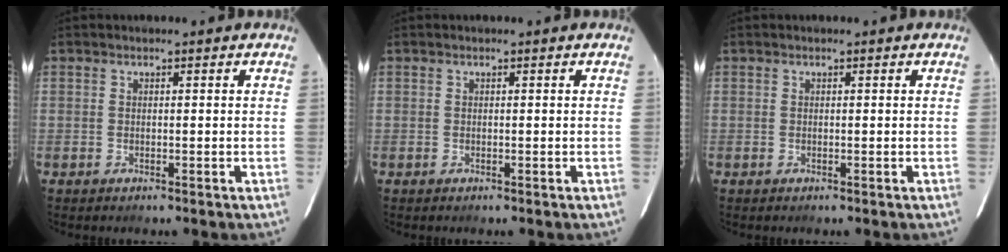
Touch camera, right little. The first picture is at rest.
{"total": 0.0}
{"total": 0.0}